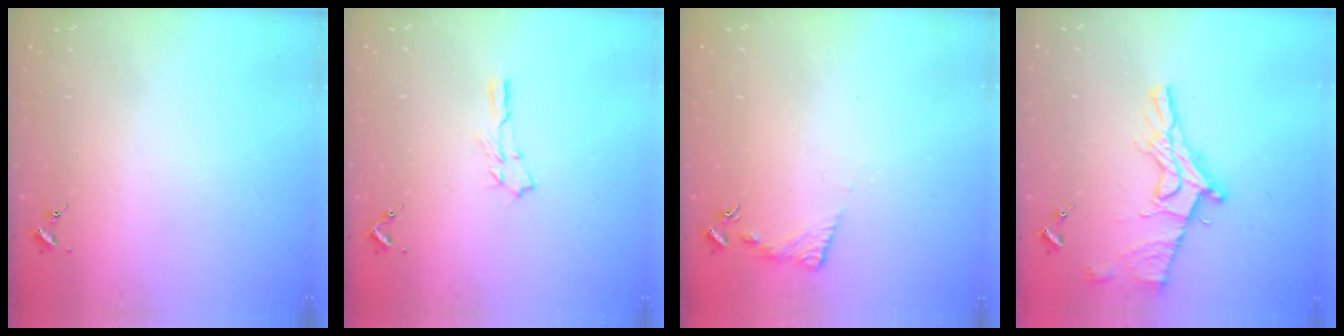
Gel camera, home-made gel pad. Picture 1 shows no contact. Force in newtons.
{"total": 5.1, "press": 5.1, "slide": 0.6}
{"total": 6.0, "press": 6.0, "slide": 0.4}
{"total": 15.6, "press": 15.5, "slide": 1.6}